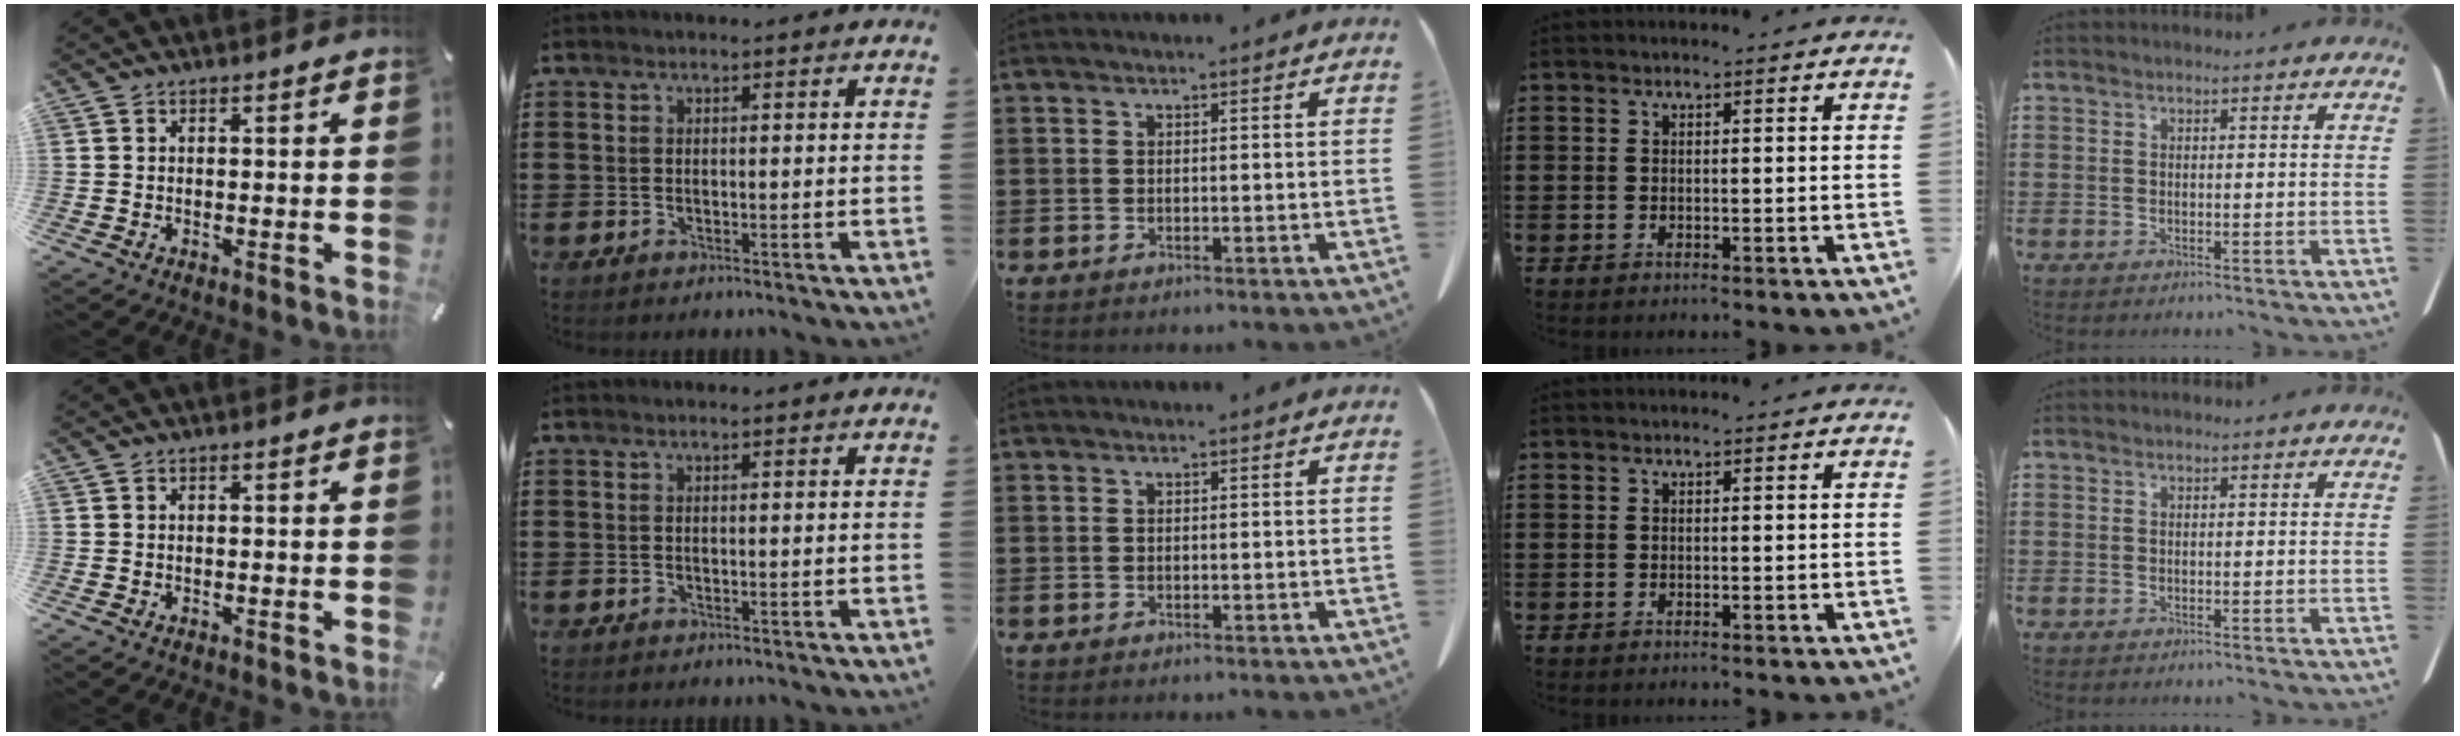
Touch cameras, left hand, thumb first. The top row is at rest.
{}